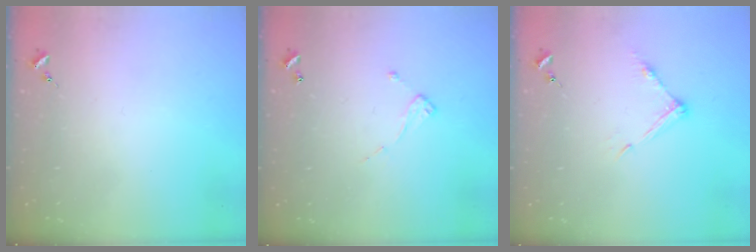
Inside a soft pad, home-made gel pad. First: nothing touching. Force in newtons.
{"total": 5.0, "press": 5.0, "slide": 0.4}
{"total": 6.8, "press": 6.7, "slide": 0.4}